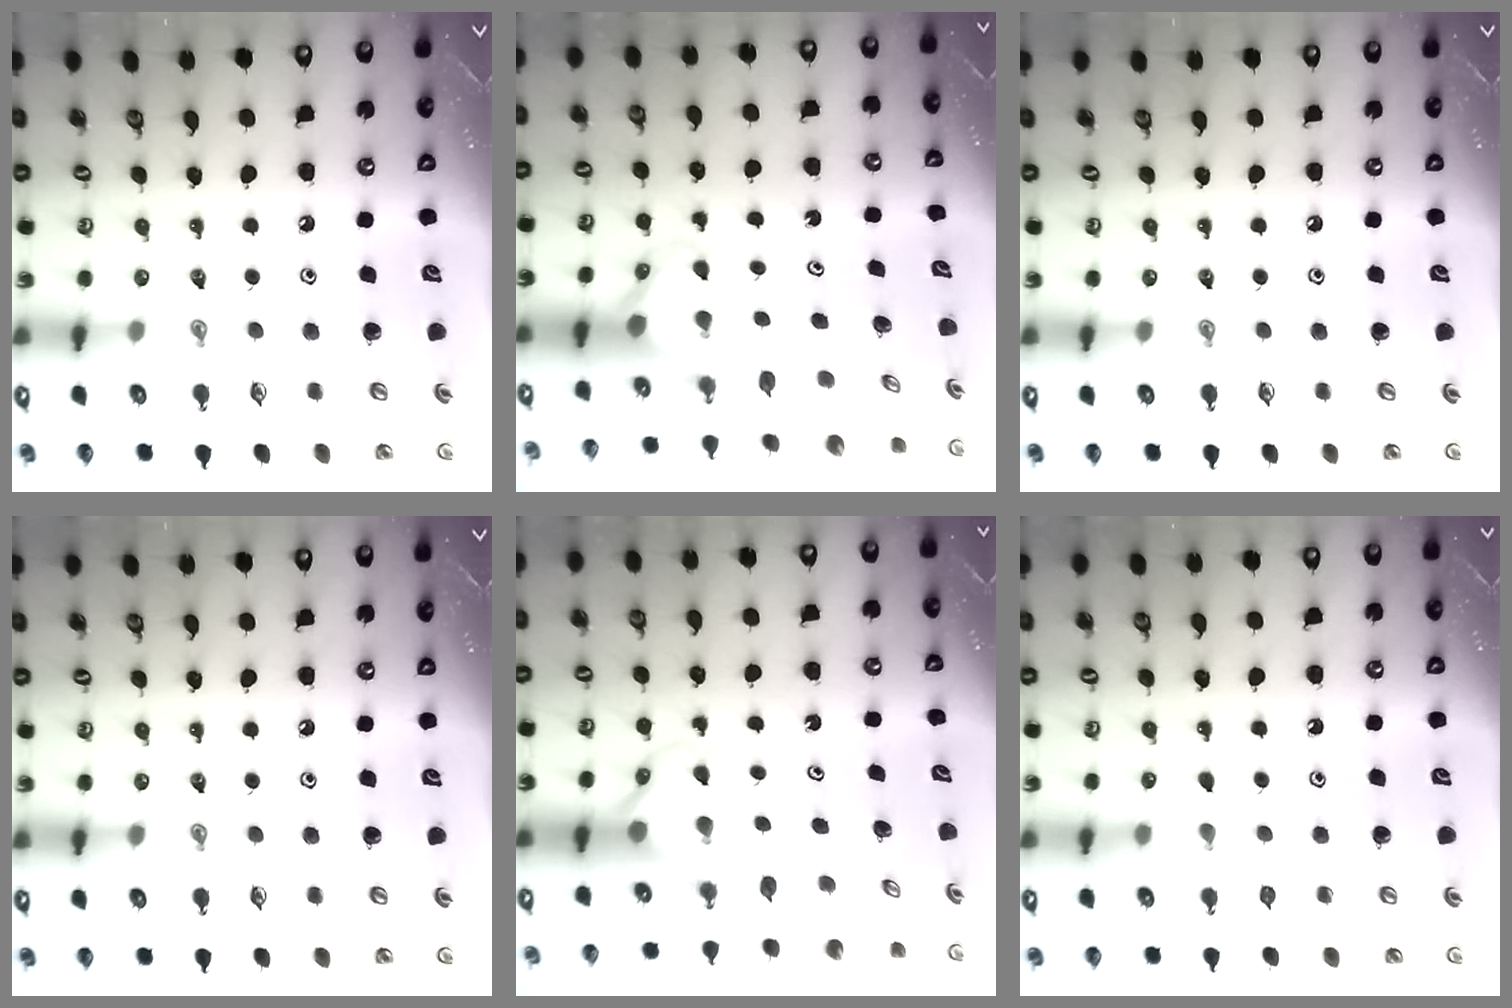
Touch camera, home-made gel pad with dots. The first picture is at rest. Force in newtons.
{"total": 3.3, "press": 3.3, "slide": 0.2}
{"total": 0.0}
{"total": 0.0}
{"total": 2.4, "press": 2.4, "slide": 0.1}
{"total": 3.5, "press": 3.5, "slide": 0.6}